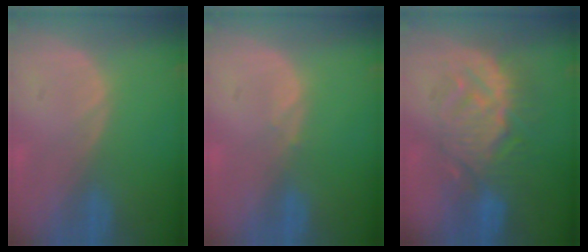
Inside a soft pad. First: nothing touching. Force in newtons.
{"total": 0.5, "press": 0.5, "slide": 0.2}
{"total": 9.3, "press": 9.1, "slide": 1.9}